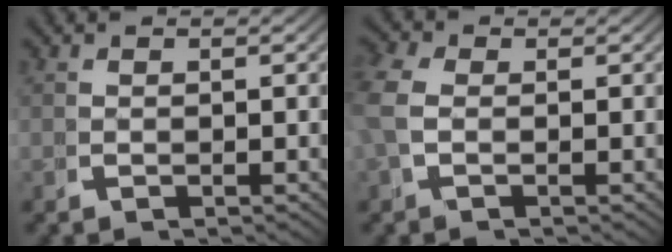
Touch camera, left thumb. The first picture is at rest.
{"total": 3.1, "force": [0.0, 2.4, 2.0], "torque": [-0.073, -0.009, 0.004]}